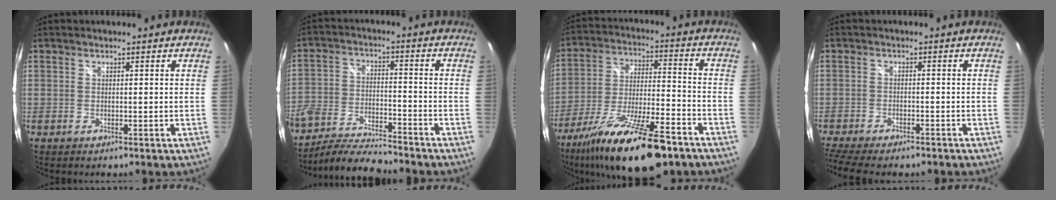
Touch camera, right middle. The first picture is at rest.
{"total": 11.8, "force": [-10.1, 2.8, 5.4], "torque": [-0.117, -0.017, -0.186]}
{"total": 22.7, "force": [-15.9, 5.4, 15.2], "torque": [-0.286, -0.049, -0.263]}
{"total": 10.5, "force": [-8.8, 2.6, 5.1], "torque": [-0.125, -0.037, -0.144]}